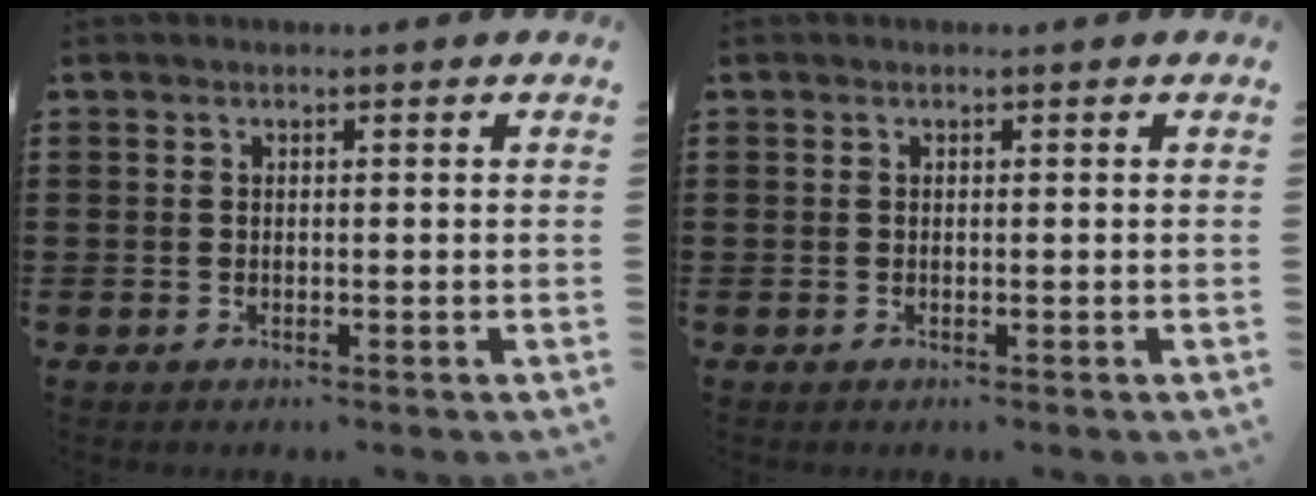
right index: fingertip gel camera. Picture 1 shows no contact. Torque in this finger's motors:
{"motor_torque": [0.03, -0.01, 0.00, 0.00]}